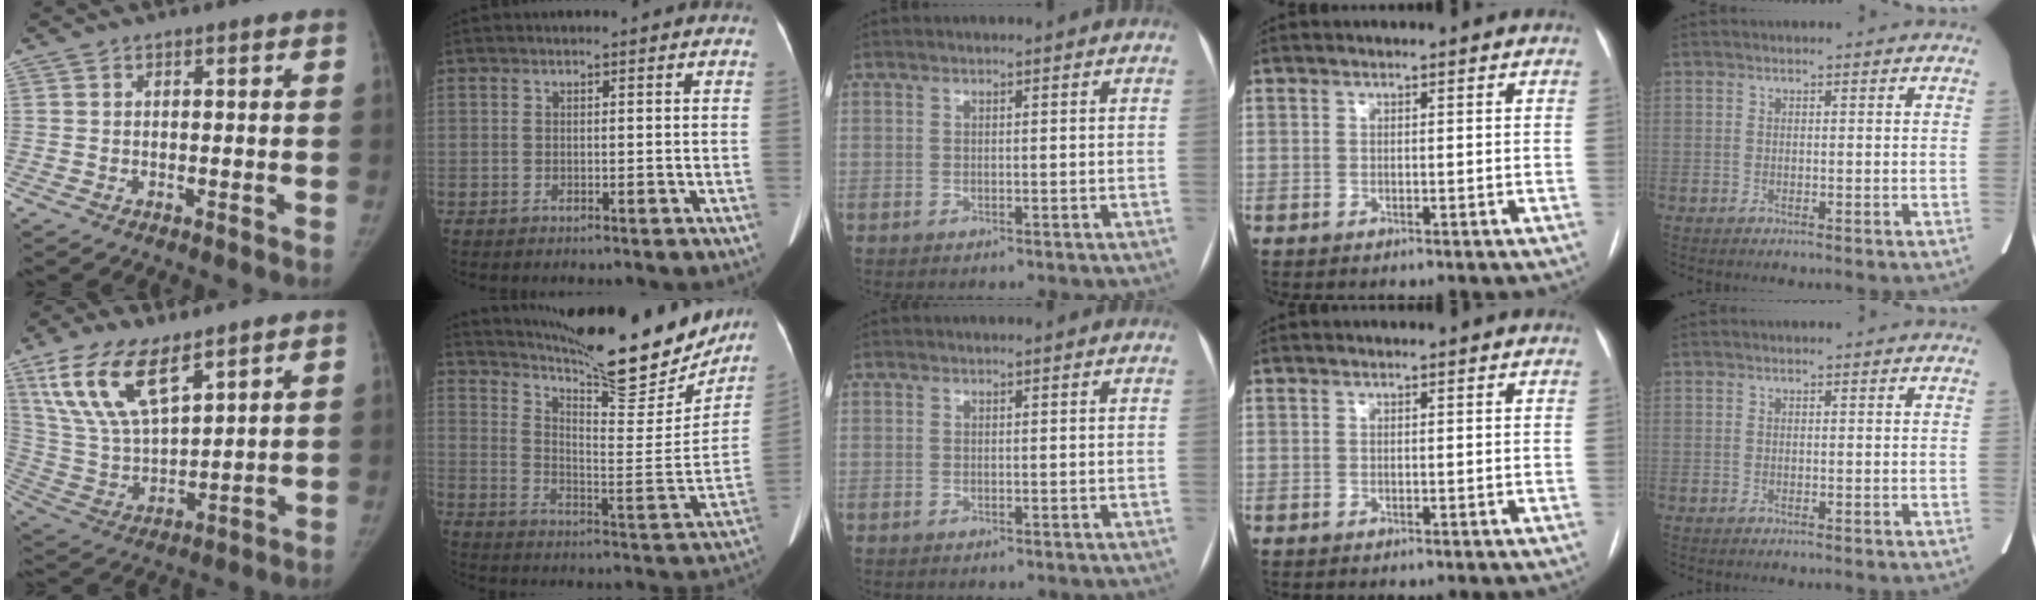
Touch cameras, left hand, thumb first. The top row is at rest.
{"thumb": {"total": 16.1, "force": [9.7, 6.8, 11.0], "torque": [-0.202, -0.035, 0.198]}, "index": {"total": 22.3, "force": [19.8, 3.7, 9.7], "torque": [-0.154, -0.042, 0.278]}}